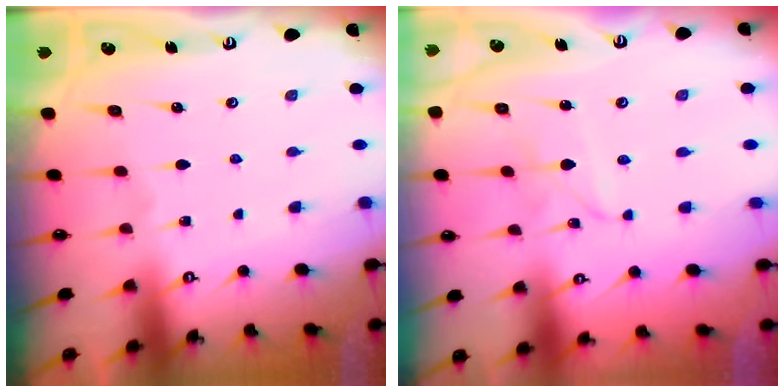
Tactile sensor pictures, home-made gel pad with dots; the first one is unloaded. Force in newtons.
{"total": 2.4, "press": 2.4, "slide": 0.3}